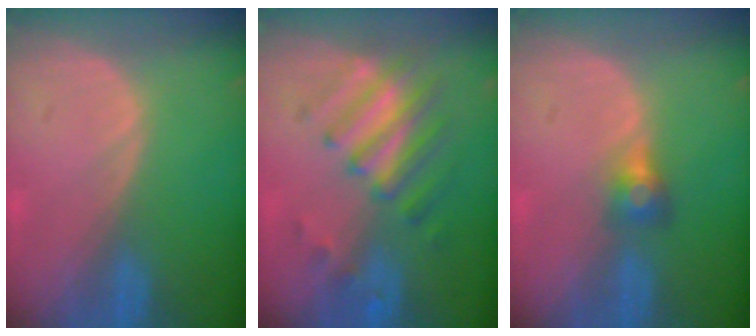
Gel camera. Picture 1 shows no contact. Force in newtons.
{"total": 7.7, "press": 7.1, "slide": 3.1}
{"total": 2.8, "press": 2.6, "slide": 1.0}